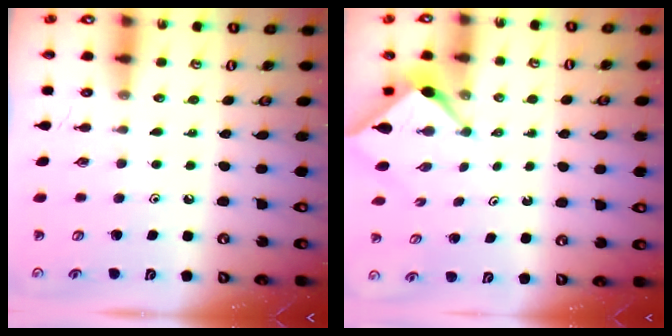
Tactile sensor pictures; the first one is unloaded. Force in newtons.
{"total": 2.1, "press": 2.1, "slide": 0.3}